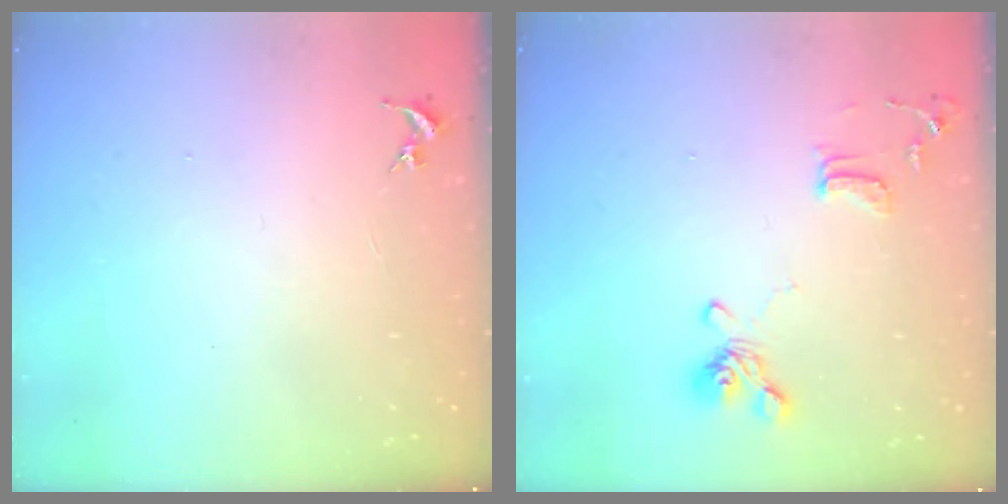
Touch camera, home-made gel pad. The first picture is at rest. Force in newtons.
{"total": 12.3, "press": 12.2, "slide": 1.8}